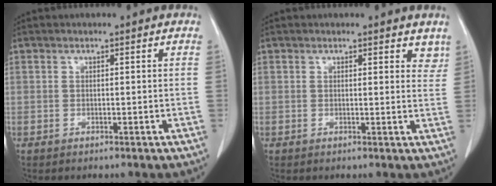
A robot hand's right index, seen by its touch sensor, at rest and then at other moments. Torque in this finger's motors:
{"motor_torque": [-0.10, 0.26, 0.05, -0.01]}